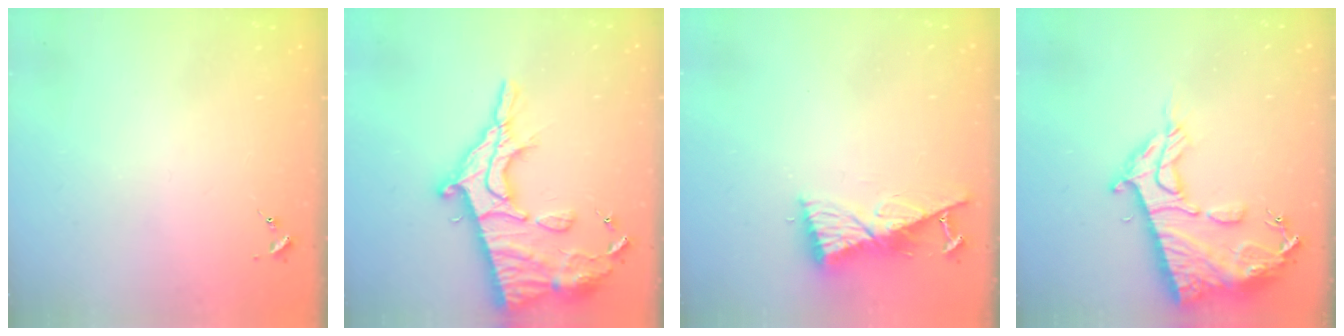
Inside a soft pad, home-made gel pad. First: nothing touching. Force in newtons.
{"total": 24.8, "press": 24.7, "slide": 2.4}
{"total": 10.5, "press": 10.4, "slide": 1.2}
{"total": 18.2, "press": 18.1, "slide": 1.7}